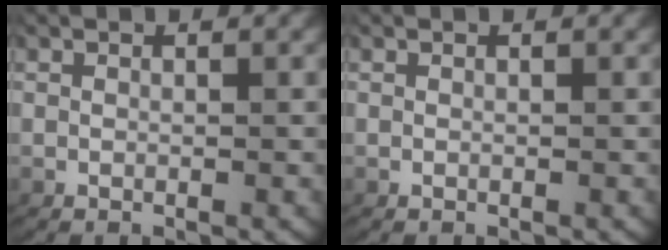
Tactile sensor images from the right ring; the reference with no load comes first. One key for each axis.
{"total": 0.0}